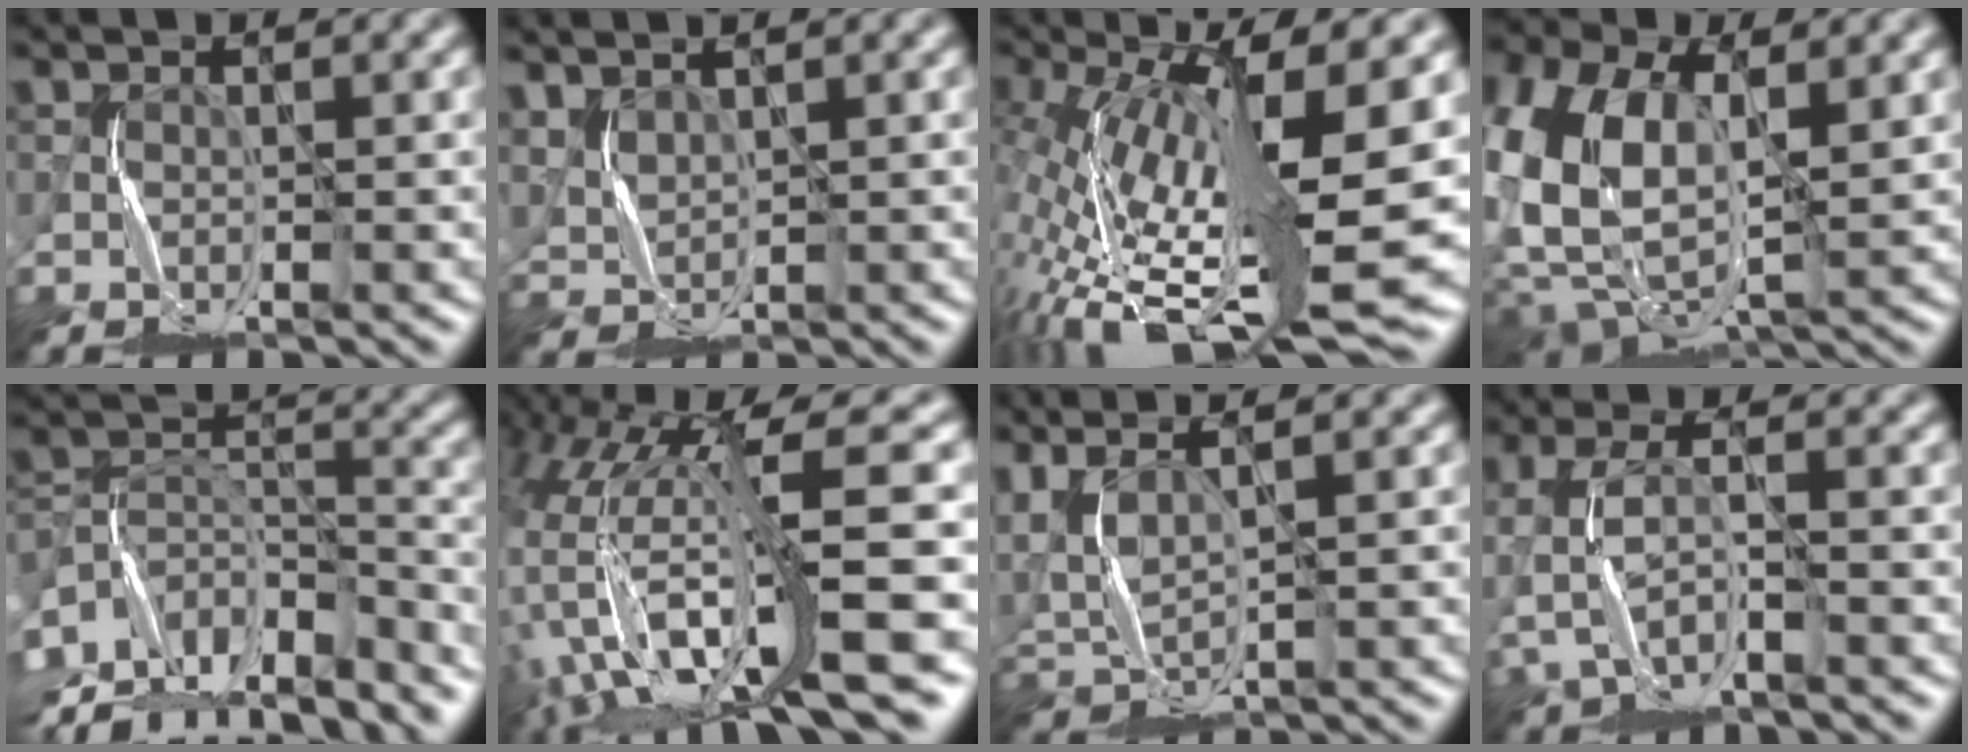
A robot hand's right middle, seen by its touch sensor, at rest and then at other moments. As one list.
[{"total": 2.4, "force": [2.1, 1.0, 0.5], "torque": [-0.021, 0.004, 0.050]}, {"total": 16.0, "force": [-2.4, 5.5, 14.9], "torque": [-0.287, -0.011, -0.037]}, {"total": 12.2, "force": [1.4, 8.1, 9.0], "torque": [-0.215, -0.014, 0.032]}, {"total": 10.8, "force": [-8.5, 4.7, 4.6], "torque": [-0.103, 0.014, -0.136]}, {"total": 12.8, "force": [-3.2, 3.4, 11.9], "torque": [-0.240, 0.023, -0.048]}, {"total": 3.7, "force": [1.9, 1.6, 2.7], "torque": [-0.079, 0.009, 0.041]}, {"total": 2.9, "force": [-1.7, 1.4, 1.9], "torque": [-0.054, 0.004, -0.033]}]